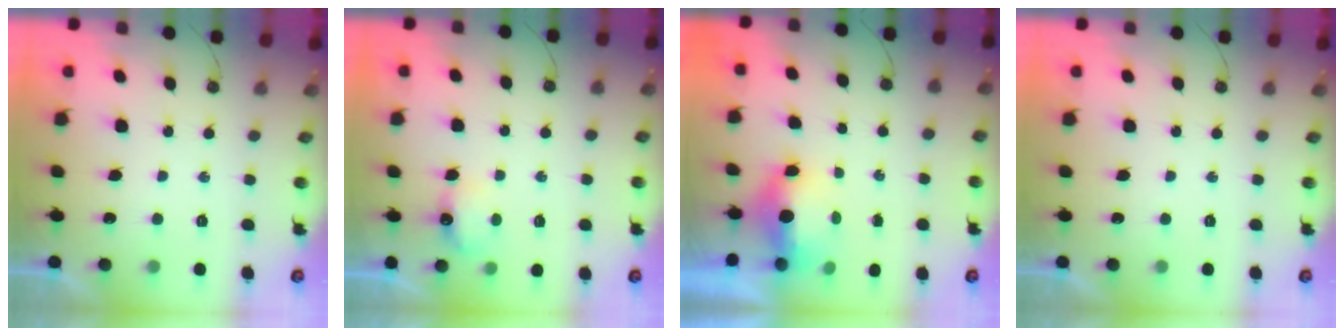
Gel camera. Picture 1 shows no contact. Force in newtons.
{"total": 5.8, "press": 5.8, "slide": 0.6}
{"total": 14.4, "press": 7.2, "slide": 12.4}
{"total": 0.0}